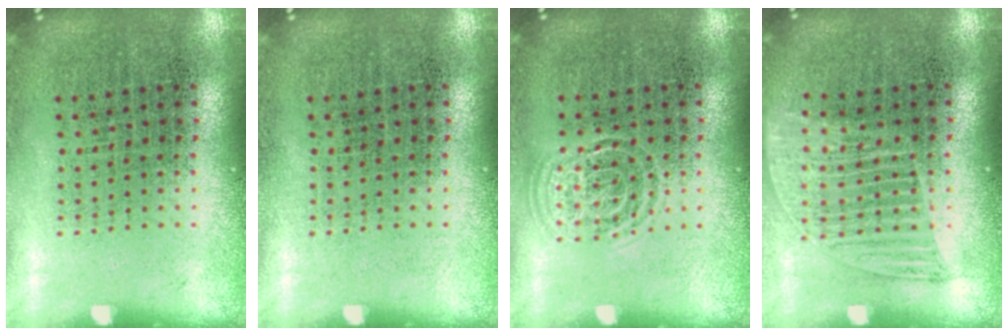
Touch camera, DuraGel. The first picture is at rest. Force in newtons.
{"total": 0.0}
{"total": 0.8, "press": 0.8, "slide": 0.1}
{"total": 1.2, "press": 1.1, "slide": 0.6}